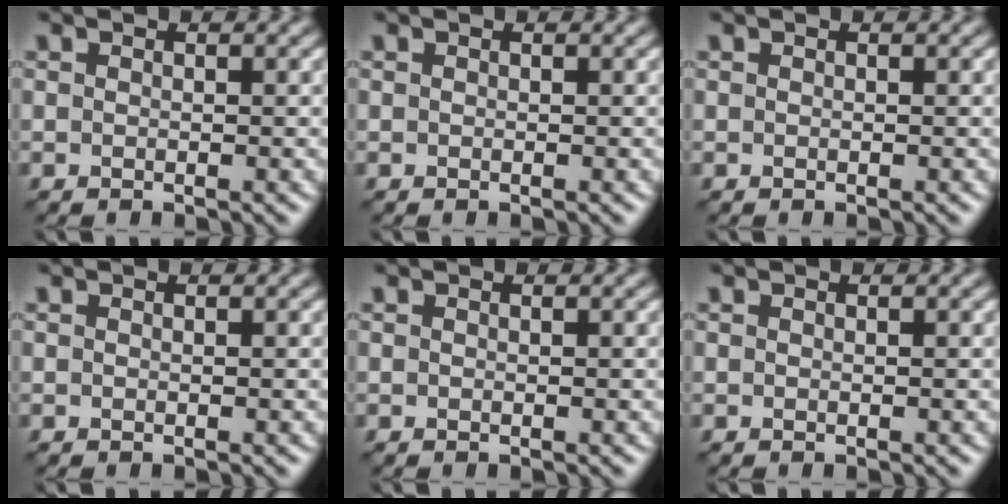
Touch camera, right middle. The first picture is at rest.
{"total": 0.0}
{"total": 0.0}
{"total": 0.0}
{"total": 0.0}
{"total": 0.0}